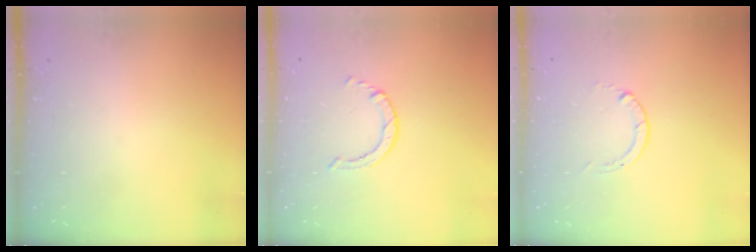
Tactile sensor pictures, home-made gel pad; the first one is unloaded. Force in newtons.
{"total": 0.8, "press": 0.7, "slide": 0.2}
{"total": 0.0}